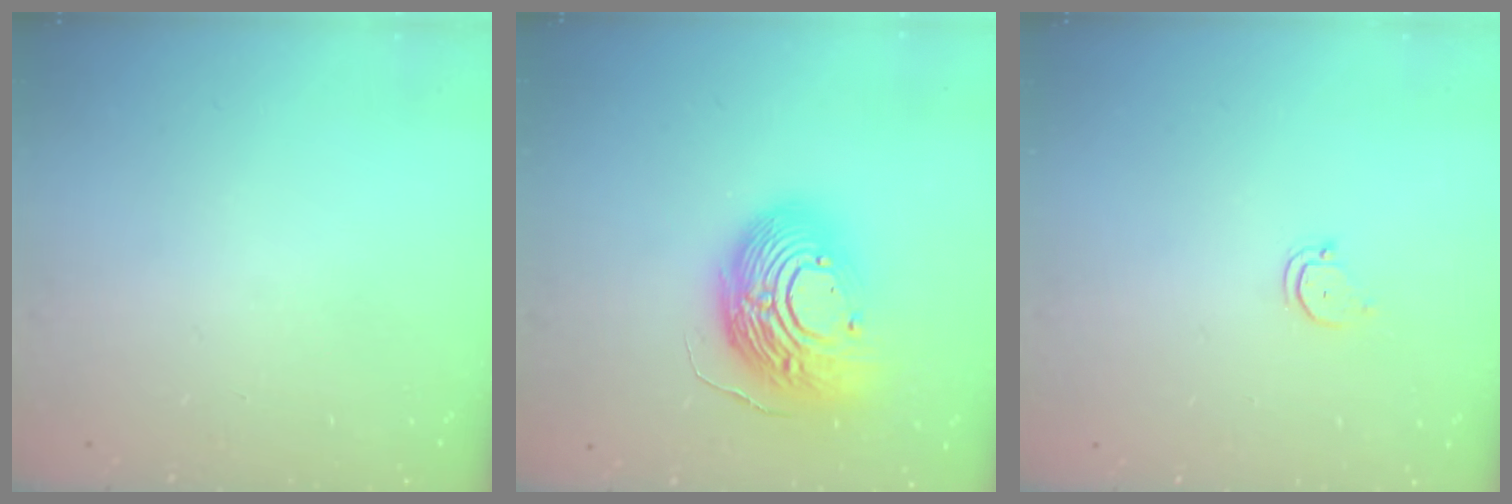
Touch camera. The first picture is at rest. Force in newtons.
{"total": 18.8, "press": 18.6, "slide": 2.8}
{"total": 2.4, "press": 2.4, "slide": 0.2}